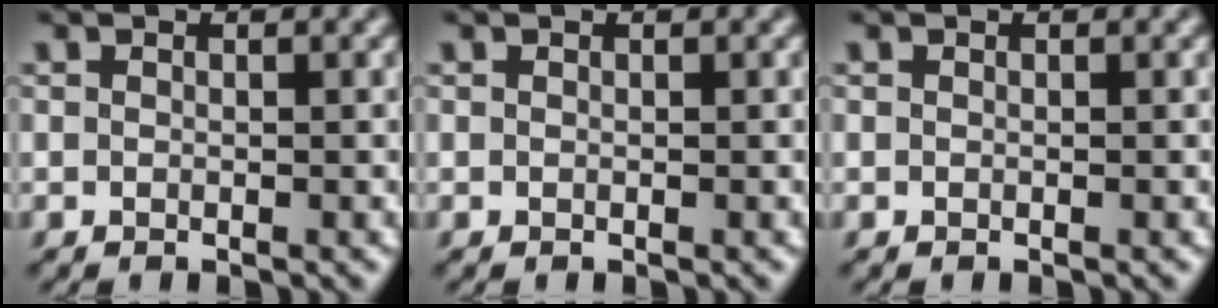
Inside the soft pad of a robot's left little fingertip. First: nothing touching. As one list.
[{"total": 0.0}, {"total": 0.0}]